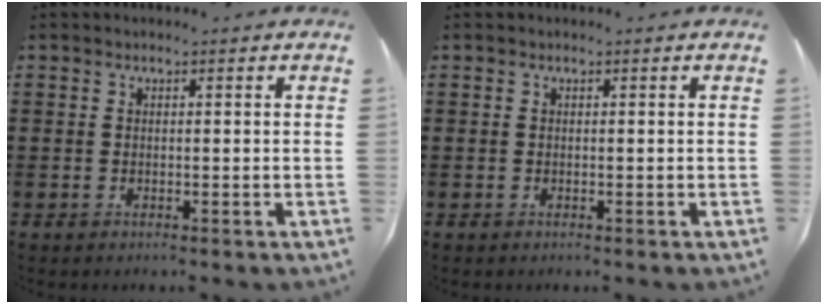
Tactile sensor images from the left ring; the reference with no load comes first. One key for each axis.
{"total": 0.0}